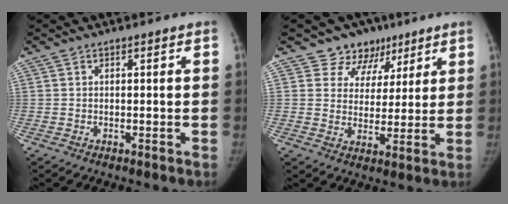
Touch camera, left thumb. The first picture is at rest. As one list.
[{"total": 8.2, "force": [5.3, 6.2, 0.4], "torque": [0.039, -0.027, 0.083]}]